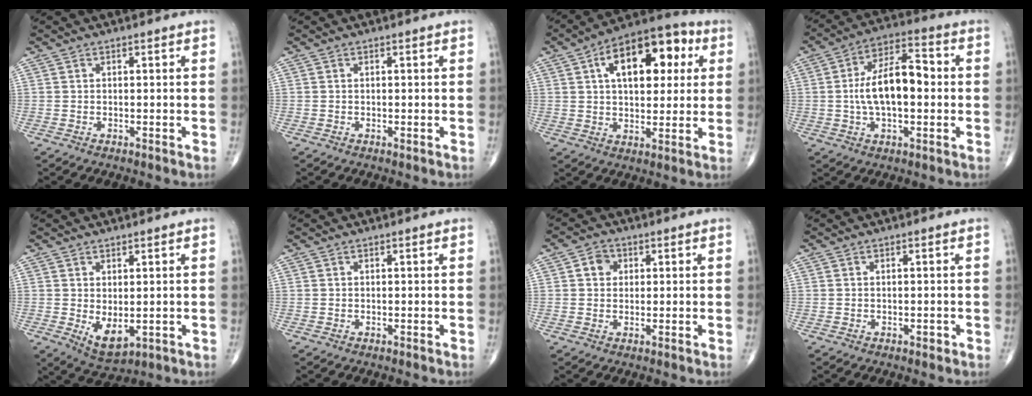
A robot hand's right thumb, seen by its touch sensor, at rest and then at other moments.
{"total": 0.0}
{"total": 17.9, "force": [5.3, 9.6, 14.2], "torque": [-0.172, 0.016, 0.073]}
{"total": 13.5, "force": [0.0, 6.5, 11.8], "torque": [-0.198, 0.027, -0.008]}
{"total": 5.7, "force": [-0.6, 2.9, 4.9], "torque": [-0.072, -0.011, 0.008]}
{"total": 0.0}
{"total": 3.4, "force": [0.8, 2.9, 1.5], "torque": [-0.009, 0.004, 0.010]}
{"total": 0.7, "force": [-0.4, 0.4, 0.5], "torque": [-0.005, 0.000, -0.006]}